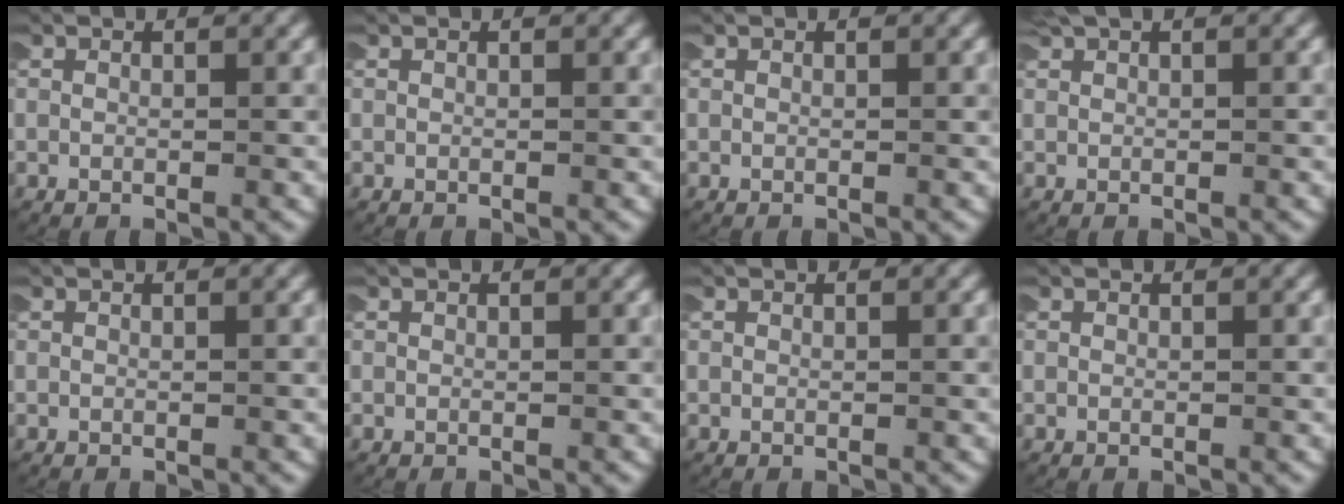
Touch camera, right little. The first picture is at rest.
{"total": 0.0}
{"total": 0.0}
{"total": 0.7, "force": [0.6, -0.4, -0.1], "torque": [0.003, 0.002, 0.009]}
{"total": 0.0}
{"total": 0.0}
{"total": 0.0}
{"total": 0.0}